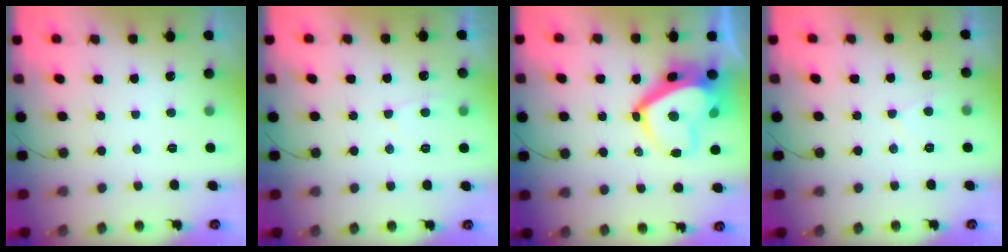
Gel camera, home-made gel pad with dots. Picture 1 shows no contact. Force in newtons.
{"total": 3.4, "press": 3.4, "slide": 0.4}
{"total": 13.2, "press": 12.9, "slide": 2.5}
{"total": 2.3, "press": 2.3, "slide": 0.4}